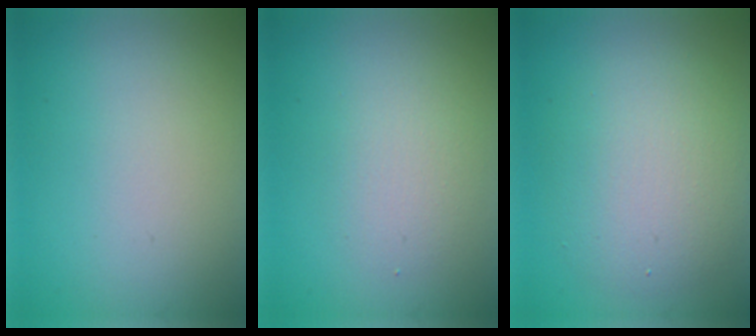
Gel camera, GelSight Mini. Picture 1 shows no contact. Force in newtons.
{"total": 2.1, "press": 2.0, "slide": 0.1}
{"total": 5.4, "press": 5.4, "slide": 0.3}